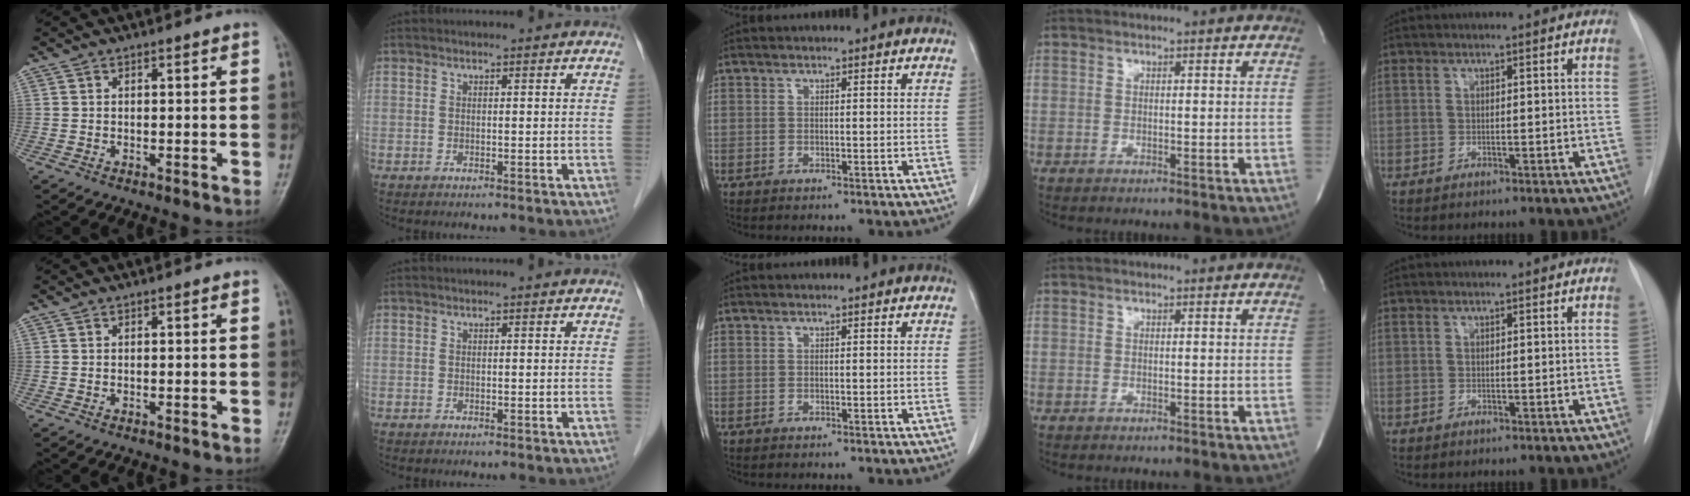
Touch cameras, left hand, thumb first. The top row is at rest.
{}